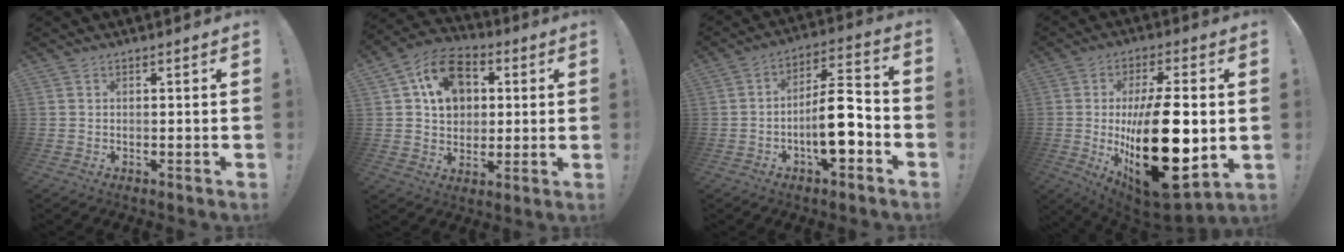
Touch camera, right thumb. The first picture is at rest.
{"total": 14.3, "force": [4.5, 11.2, 7.6], "torque": [-0.107, -0.007, 0.091]}
{"total": 14.0, "force": [-4.6, 5.4, 12.1], "torque": [-0.196, 0.024, -0.074]}
{"total": 28.7, "force": [-1.8, 13.0, 25.5], "torque": [-0.433, -0.014, -0.013]}